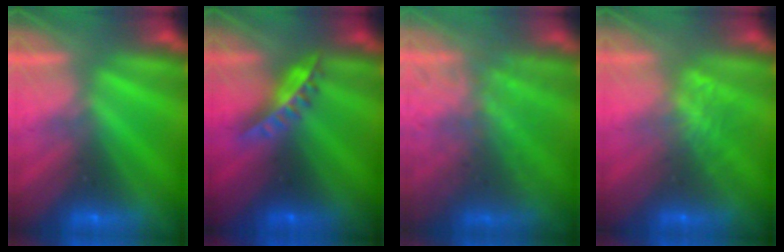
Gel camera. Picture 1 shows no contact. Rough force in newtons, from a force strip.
{"total": 8.9}
{"total": 9.8}
{"total": 1.9}